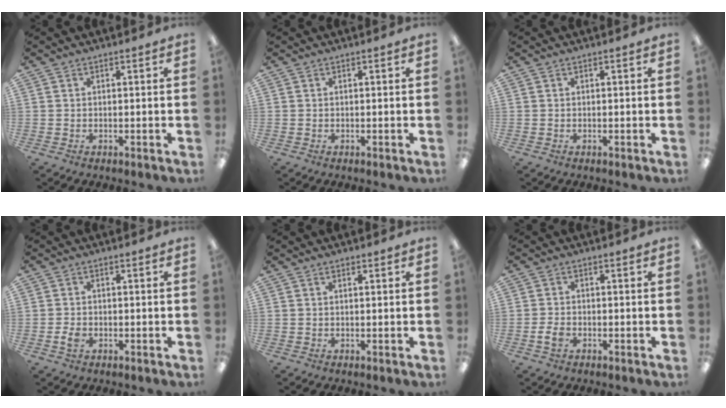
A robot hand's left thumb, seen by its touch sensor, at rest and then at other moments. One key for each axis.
{"total": 0.0}
{"total": 0.0}
{"total": 2.1, "fx": -0.7, "fy": 1.5, "fz": 1.4, "tx": -0.030, "ty": 0.000, "tz": -0.014}
{"total": 0.6, "fx": 0.4, "fy": 0.3, "fz": 0.4, "tx": -0.008, "ty": 0.002, "tz": 0.008}
{"total": 2.8, "fx": -1.1, "fy": 1.7, "fz": 1.8, "tx": -0.038, "ty": 0.003, "tz": -0.020}